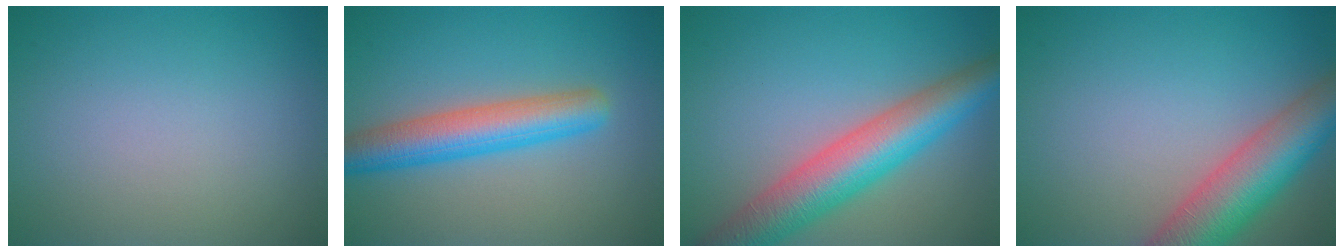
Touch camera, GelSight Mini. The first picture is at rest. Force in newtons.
{"total": 5.6, "press": 5.6, "slide": 0.1}
{"total": 7.9, "press": 7.9, "slide": 0.3}
{"total": 7.8, "press": 7.8, "slide": 0.4}